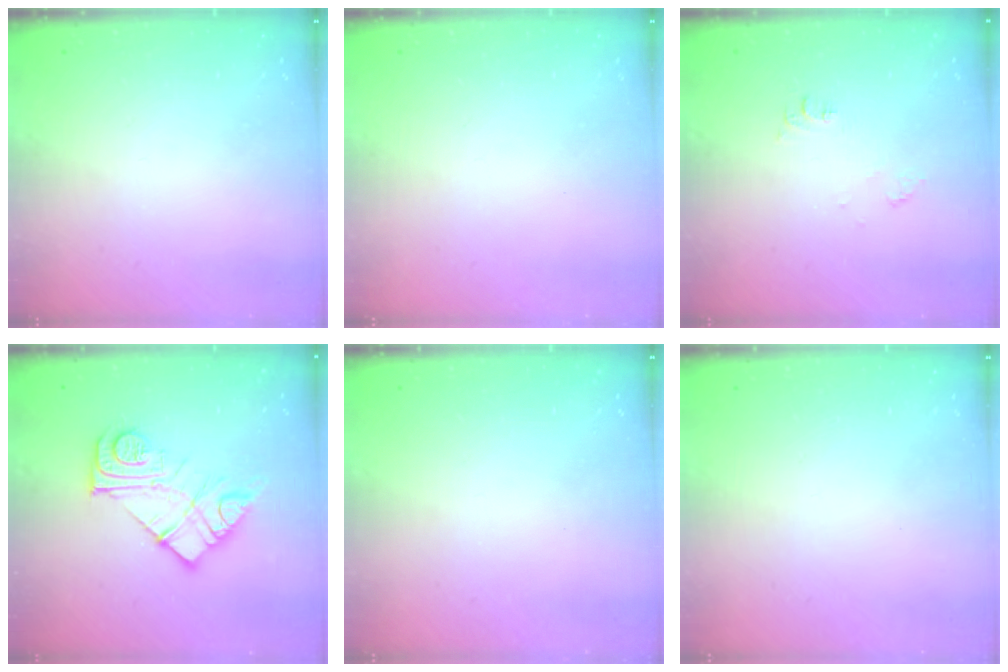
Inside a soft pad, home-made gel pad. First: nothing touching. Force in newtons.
{"total": 0.0}
{"total": 6.3, "press": 6.3, "slide": 0.7}
{"total": 13.9, "press": 13.8, "slide": 0.9}
{"total": 0.0}
{"total": 1.6, "press": 1.6, "slide": 0.1}